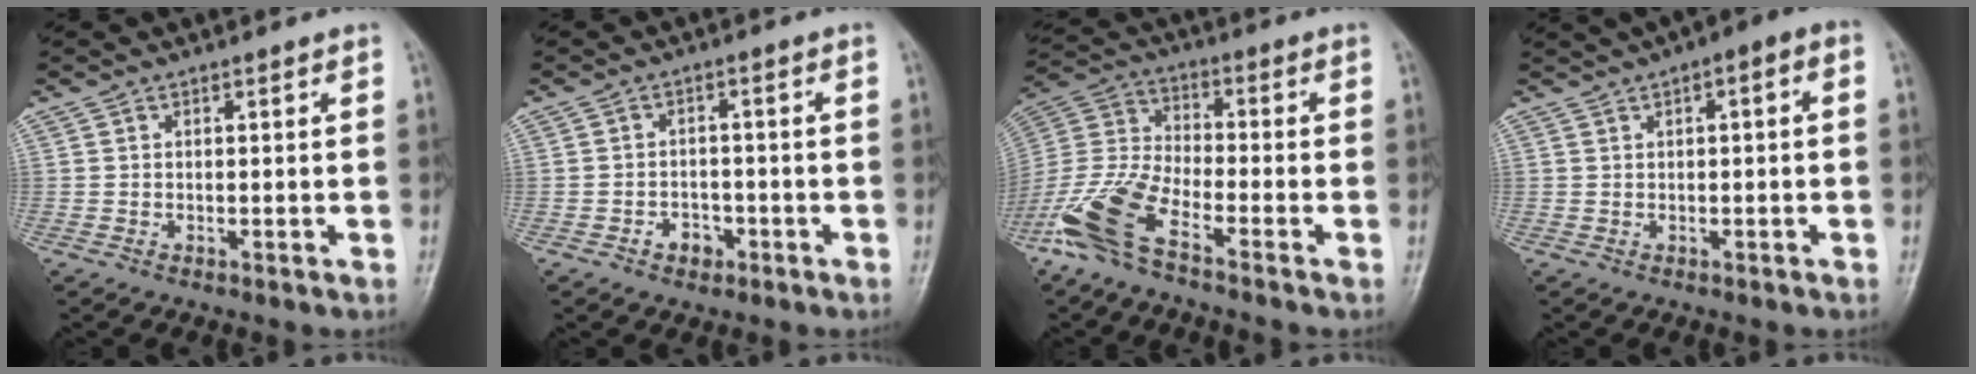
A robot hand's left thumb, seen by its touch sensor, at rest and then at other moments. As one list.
[{"total": 3.5, "force": [-1.8, 2.6, 1.5], "torque": [-0.005, 0.018, -0.026]}, {"total": 12.6, "force": [-8.0, 4.0, 8.8], "torque": [-0.203, 0.038, -0.166]}, {"total": 5.9, "force": [1.8, 2.4, 5.1], "torque": [-0.069, 0.030, 0.016]}]